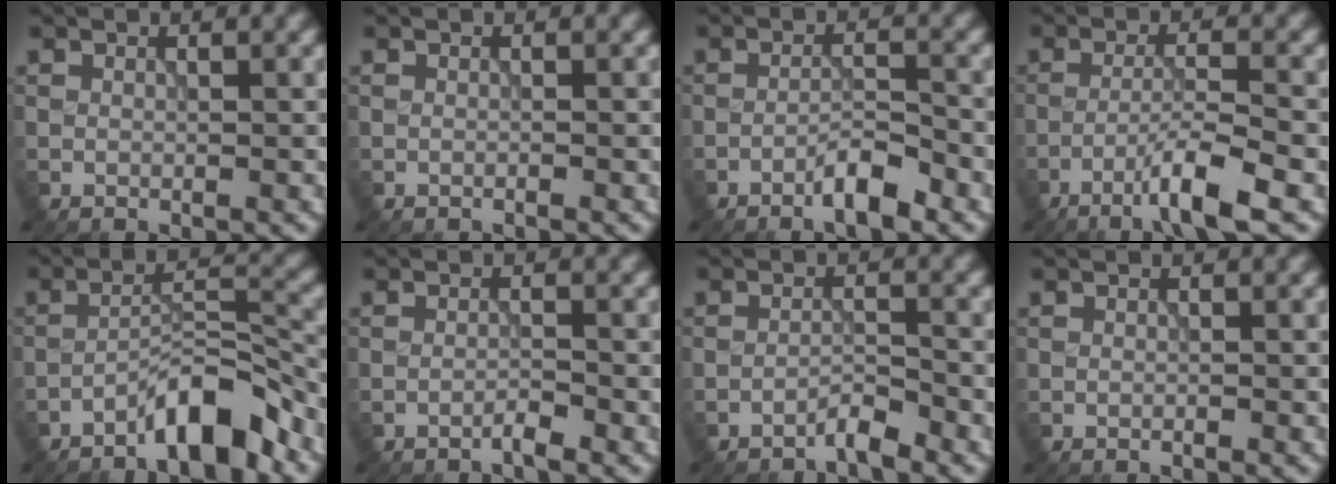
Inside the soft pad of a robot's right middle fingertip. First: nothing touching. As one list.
[{"total": 0.0}, {"total": 3.1, "force": [-2.1, 0.5, 2.2], "torque": [-0.037, 0.009, -0.041]}, {"total": 4.6, "force": [-2.7, 0.1, 3.8], "torque": [-0.064, 0.009, -0.061]}, {"total": 5.7, "force": [-4.2, 1.0, 3.6], "torque": [-0.054, 0.016, -0.080]}, {"total": 1.1, "force": [-0.9, 0.0, 0.6], "torque": [-0.008, 0.004, -0.021]}, {"total": 1.7, "force": [-1.6, 0.0, 0.7], "torque": [-0.008, 0.008, -0.032]}, {"total": 0.0}]